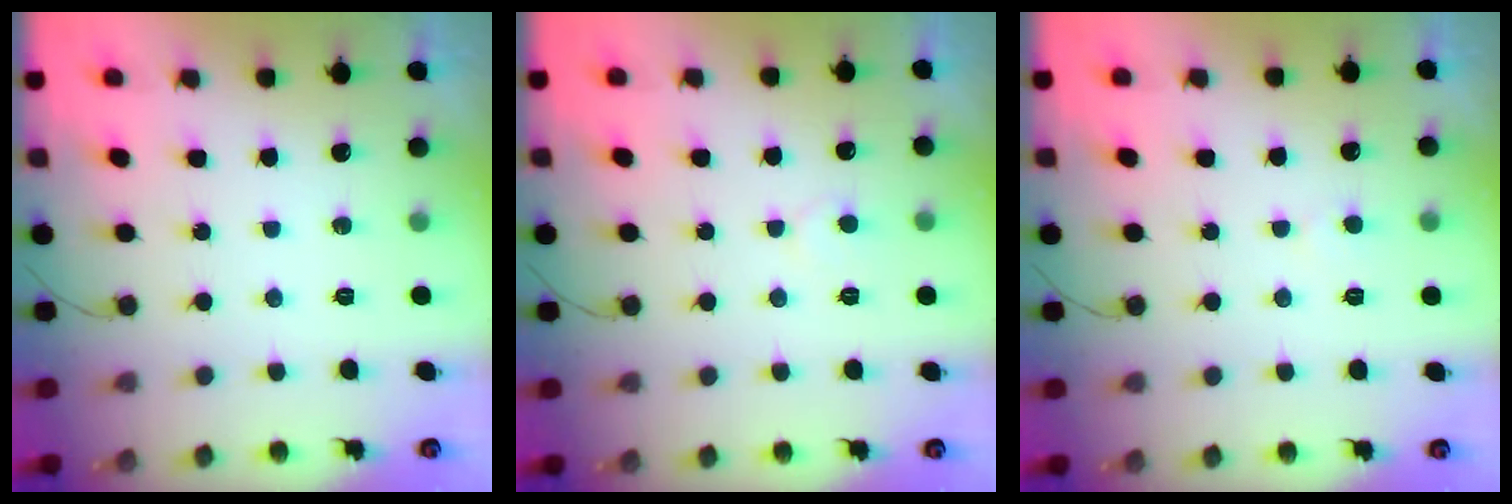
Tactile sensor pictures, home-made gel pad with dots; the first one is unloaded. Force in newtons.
{"total": 3.7, "press": 3.7, "slide": 0.3}
{"total": 2.5, "press": 2.4, "slide": 0.3}